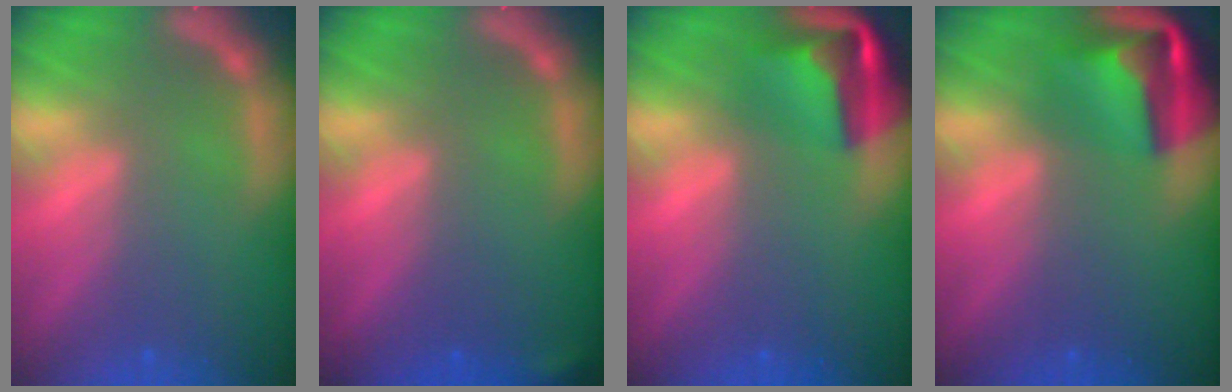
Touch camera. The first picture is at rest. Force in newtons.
{"total": 0.9}
{"total": 6.9}
{"total": 7.9}